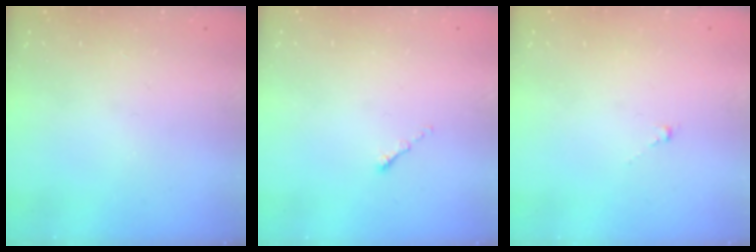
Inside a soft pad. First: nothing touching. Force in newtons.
{"total": 0.0}
{"total": 0.5, "press": 0.3, "slide": 0.4}